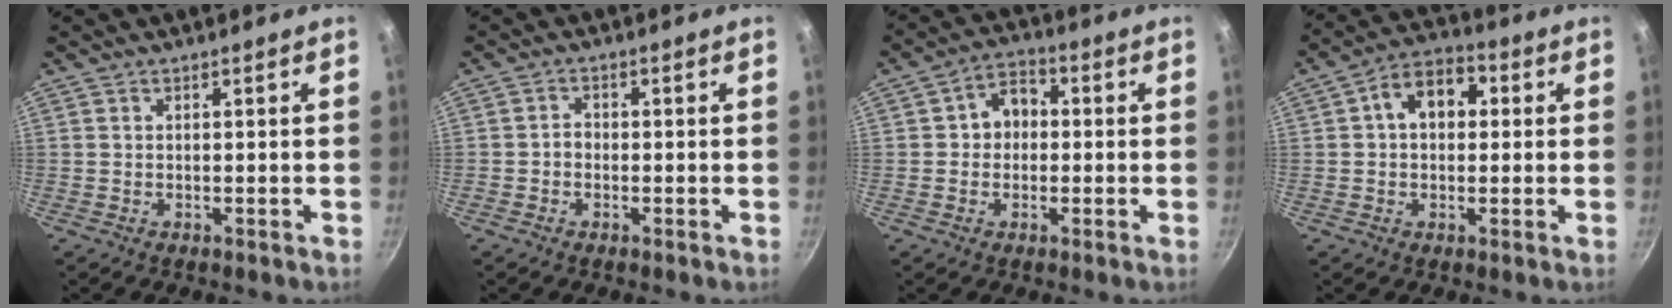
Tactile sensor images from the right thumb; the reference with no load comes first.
{"total": 1.8, "force": [-0.6, 1.5, 0.9], "torque": [-0.009, 0.012, -0.013]}
{"total": 6.3, "force": [0.2, 5.1, 3.7], "torque": [-0.021, 0.015, -0.006]}
{"total": 9.3, "force": [1.6, 6.6, 6.3], "torque": [-0.061, 0.023, 0.011]}